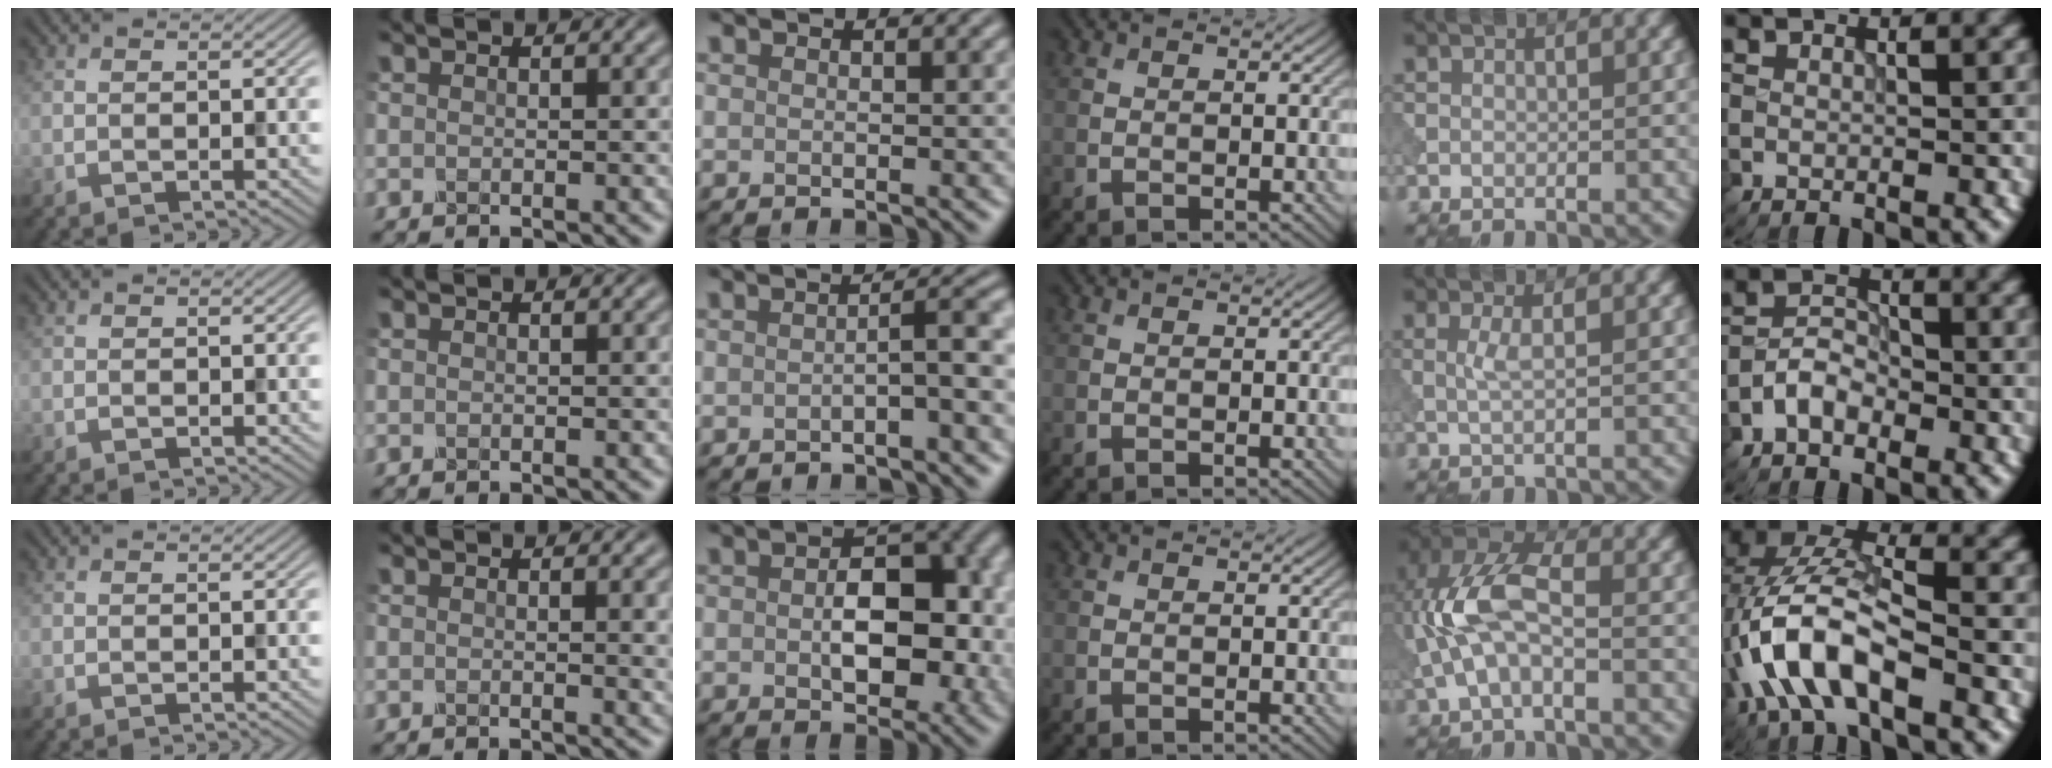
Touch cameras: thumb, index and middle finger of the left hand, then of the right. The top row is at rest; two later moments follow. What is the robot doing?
{"motion": "dispense", "object": "dispenser bottle"}